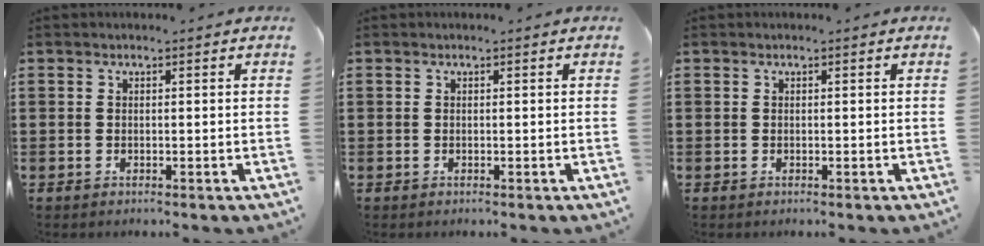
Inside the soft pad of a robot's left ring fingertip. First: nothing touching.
{"total": 0.0}
{"total": 0.0}